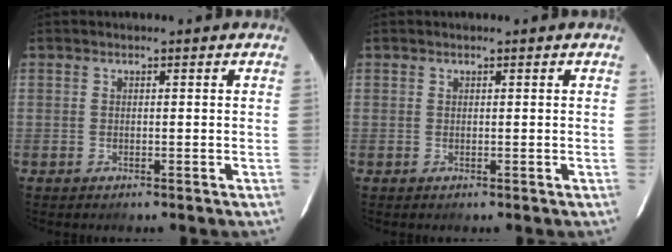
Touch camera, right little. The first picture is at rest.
{"total": 0.0}